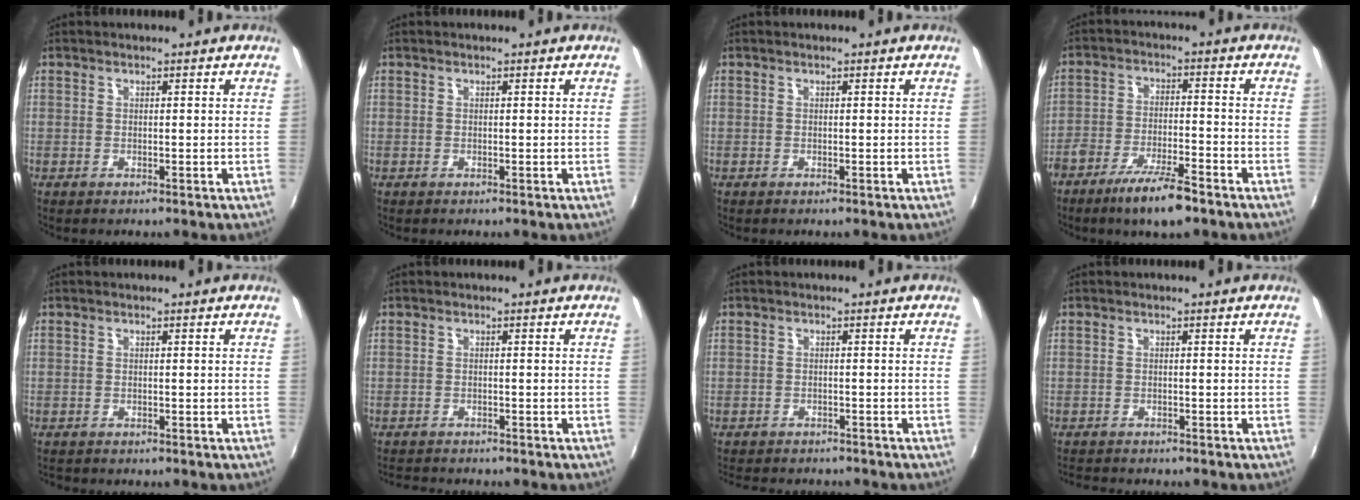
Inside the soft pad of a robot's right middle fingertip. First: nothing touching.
{"total": 0.0}
{"total": 0.0}
{"total": 9.5, "force": [-6.9, 1.9, 6.3], "torque": [-0.137, -0.009, -0.121]}
{"total": 0.6, "force": [-0.6, 0.2, 0.1], "torque": [-0.004, -0.001, -0.010]}
{"total": 3.6, "force": [-3.4, 0.5, 0.9], "torque": [-0.028, -0.012, -0.058]}
{"total": 4.4, "force": [-3.9, 1.8, 1.0], "torque": [-0.031, -0.002, -0.060]}
{"total": 3.0, "force": [-2.9, 0.4, 0.7], "torque": [-0.026, -0.015, -0.051]}